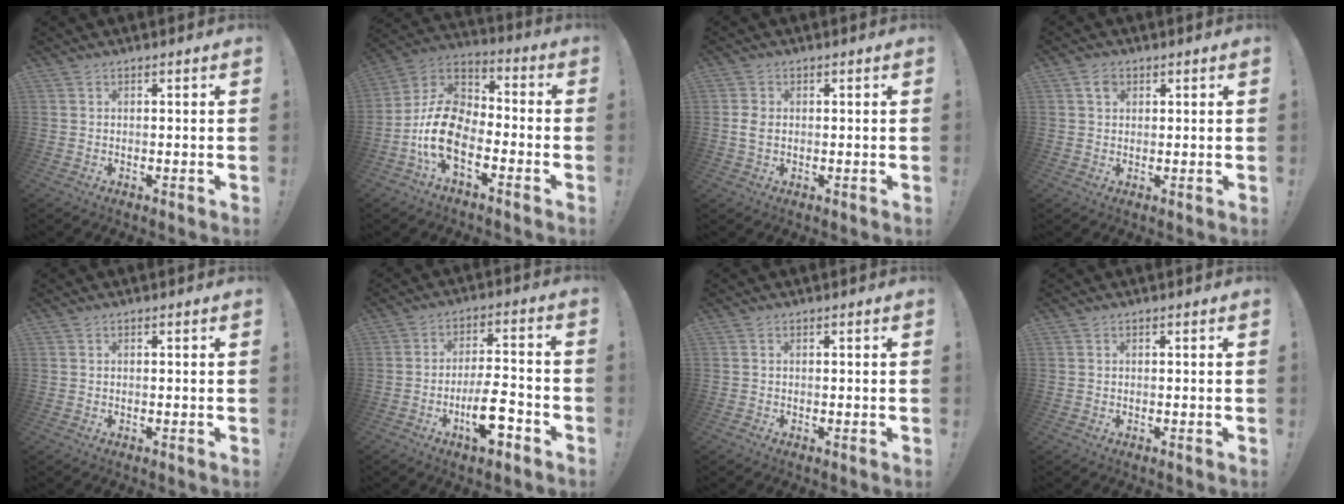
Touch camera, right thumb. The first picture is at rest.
{"total": 15.5, "force": [-6.7, 9.4, 10.3], "torque": [-0.212, 0.035, -0.108]}
{"total": 3.3, "force": [-0.1, 2.3, 2.4], "torque": [-0.043, 0.003, -0.002]}
{"total": 2.9, "force": [1.3, 2.2, 1.4], "torque": [-0.018, 0.001, 0.023]}
{"total": 0.0}
{"total": 12.8, "force": [-5.7, 4.2, 10.6], "torque": [-0.171, 0.027, -0.095]}
{"total": 0.6, "force": [-0.5, 0.3, 0.1], "torque": [-0.007, 0.004, -0.008]}
{"total": 0.0}